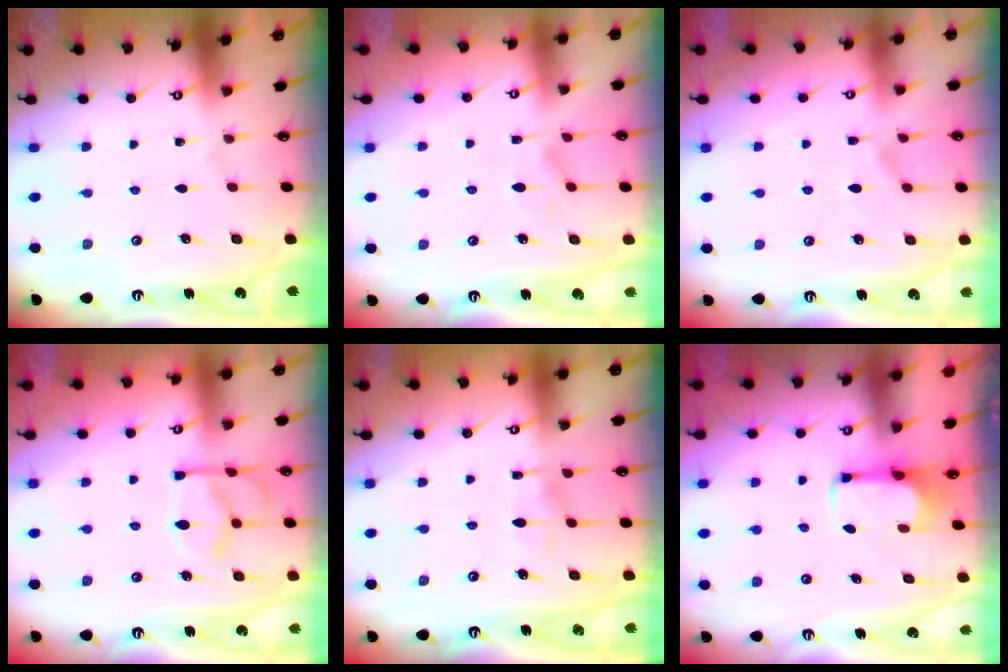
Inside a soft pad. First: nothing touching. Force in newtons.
{"total": 1.6, "press": 1.2, "slide": 1.0}
{"total": 1.5, "press": 0.9, "slide": 1.2}
{"total": 8.4, "press": 8.4, "slide": 0.8}
{"total": 6.7, "press": 6.7, "slide": 0.4}
{"total": 2.5, "press": 2.3, "slide": 0.9}